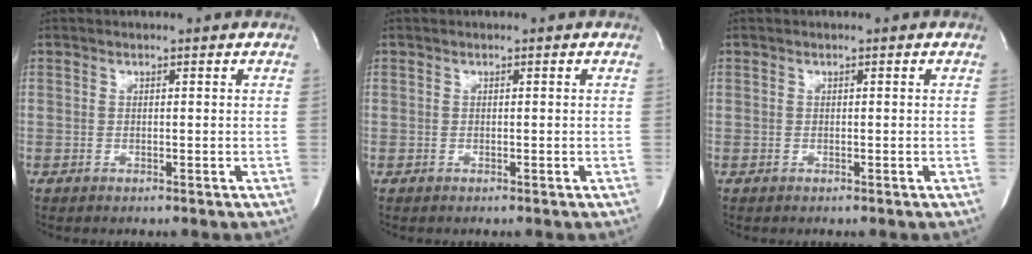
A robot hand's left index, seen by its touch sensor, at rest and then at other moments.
{"total": 0.0}
{"total": 0.0}